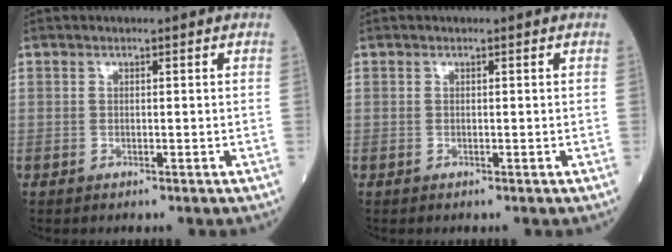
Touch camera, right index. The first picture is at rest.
{"total": 0.0}